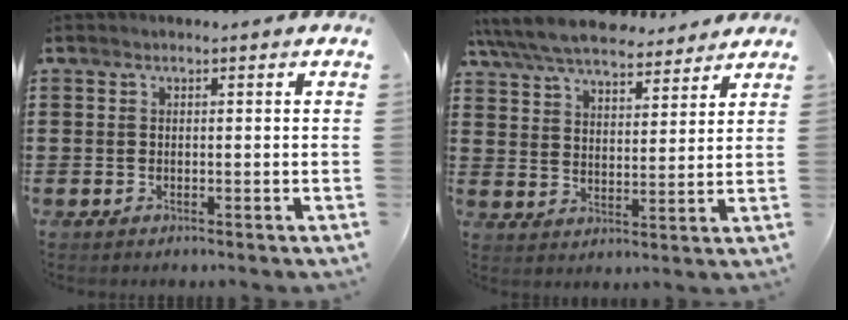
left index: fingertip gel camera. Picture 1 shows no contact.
{"total": 7.6, "force": [7.1, 1.4, 2.4], "torque": [-0.076, -0.028, 0.128]}